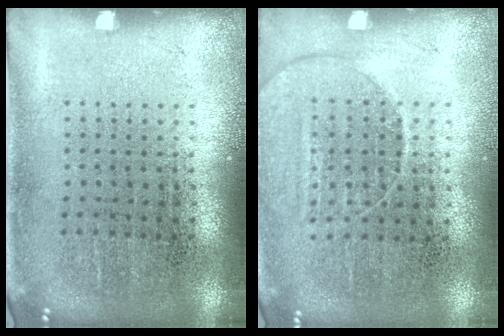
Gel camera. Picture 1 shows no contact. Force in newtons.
{"total": 1.4, "press": 1.3, "slide": 0.5}